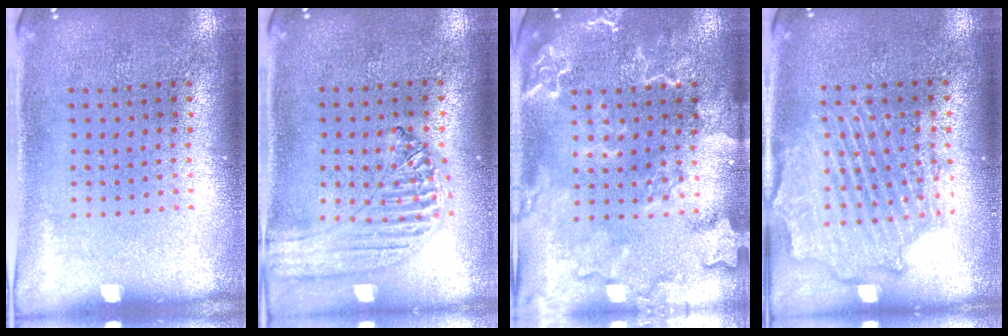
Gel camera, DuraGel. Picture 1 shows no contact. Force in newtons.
{"total": 1.2, "press": 1.2, "slide": 0.1}
{"total": 2.5, "press": 2.5, "slide": 0.4}
{"total": 2.2, "press": 2.2, "slide": 0.6}